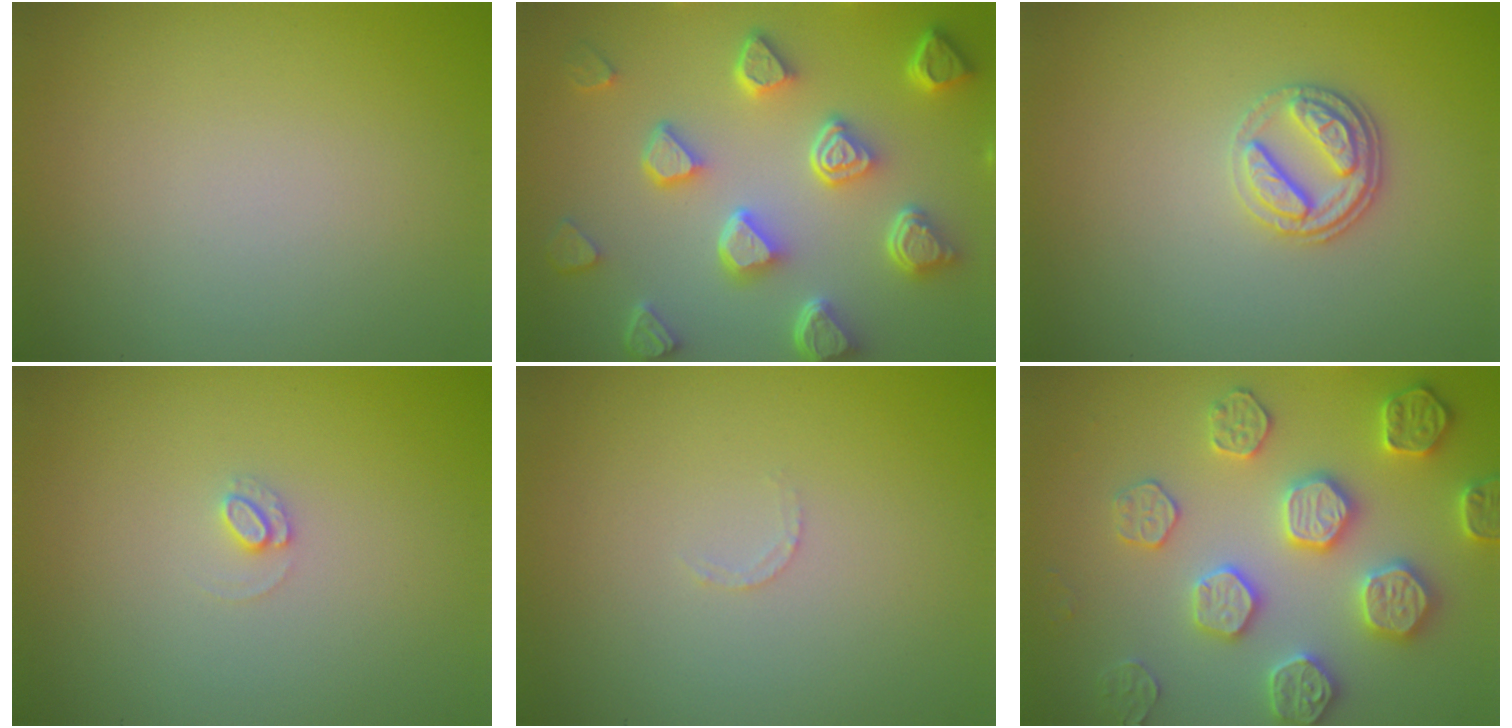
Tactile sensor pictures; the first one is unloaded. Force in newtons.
{"total": 7.5, "press": 5.7, "slide": 4.8}
{"total": 2.8, "press": 2.6, "slide": 1.1}
{"total": 0.9, "press": 0.9, "slide": 0.1}
{"total": 0.7, "press": 0.6, "slide": 0.3}
{"total": 5.4, "press": 5.3, "slide": 1.2}